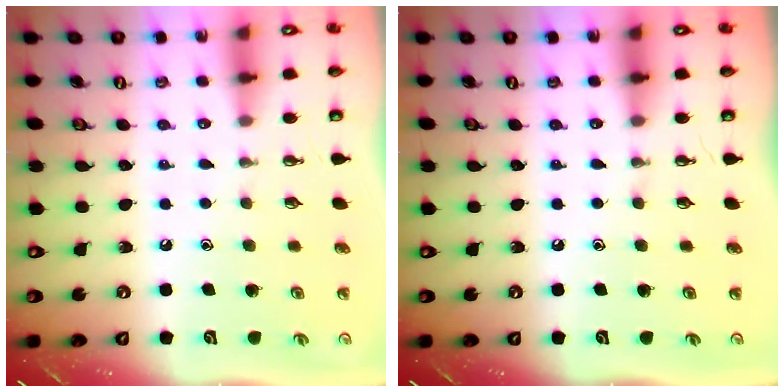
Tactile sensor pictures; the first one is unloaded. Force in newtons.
{"total": 0.0}